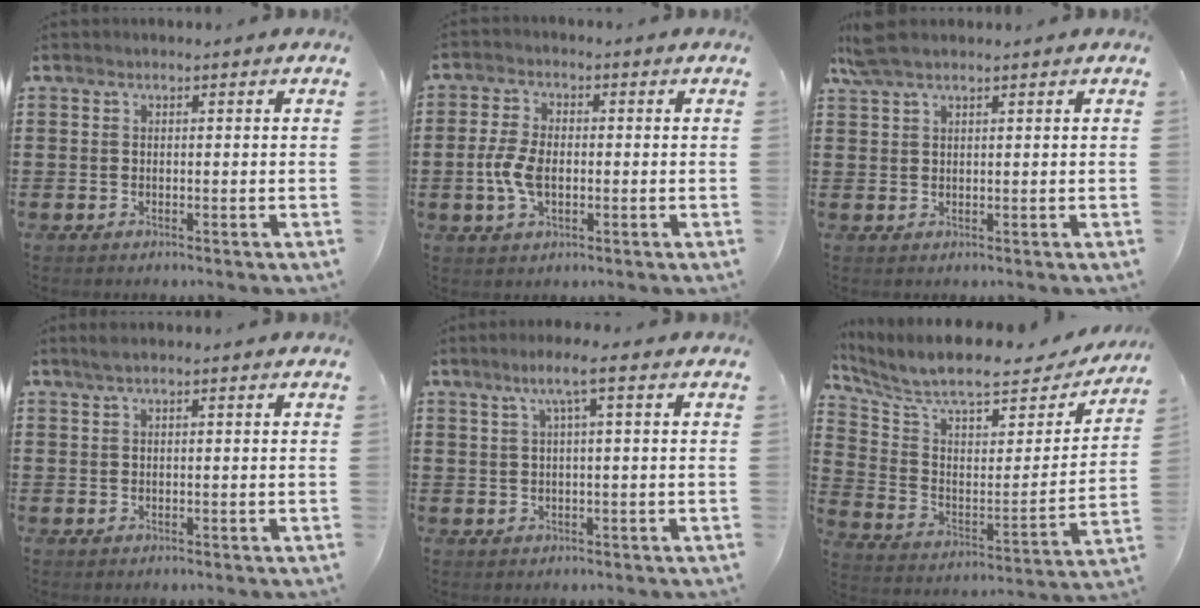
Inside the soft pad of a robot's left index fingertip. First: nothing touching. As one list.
[{"total": 5.6, "force": [-0.7, 3.1, 4.6], "torque": [-0.111, -0.002, -0.020]}, {"total": 3.8, "force": [2.7, 0.8, 2.6], "torque": [-0.057, 0.004, 0.052]}, {"total": 1.2, "force": [0.6, 0.0, 1.0], "torque": [-0.020, 0.001, 0.010]}, {"total": 3.3, "force": [1.0, -0.2, 3.1], "torque": [-0.062, 0.002, 0.014]}, {"total": 9.0, "force": [7.4, 1.8, 4.8], "torque": [-0.126, -0.050, 0.126]}]